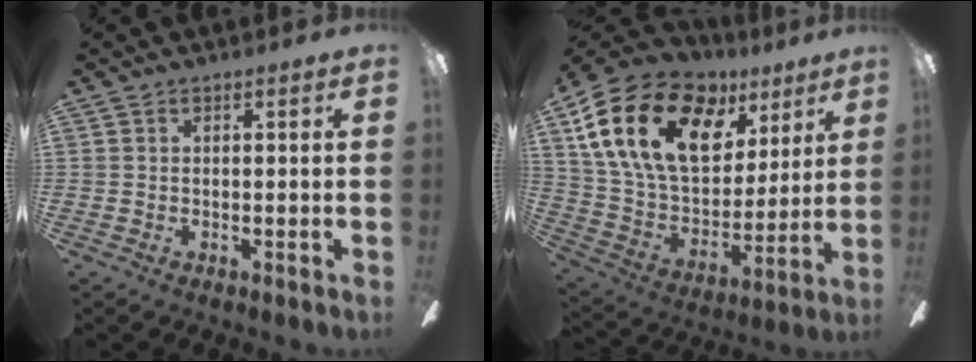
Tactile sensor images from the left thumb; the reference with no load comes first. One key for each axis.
{"total": 24.5, "fx": 11.0, "fy": 14.8, "fz": 16.1, "tx": -0.312, "ty": -0.041, "tz": 0.202}